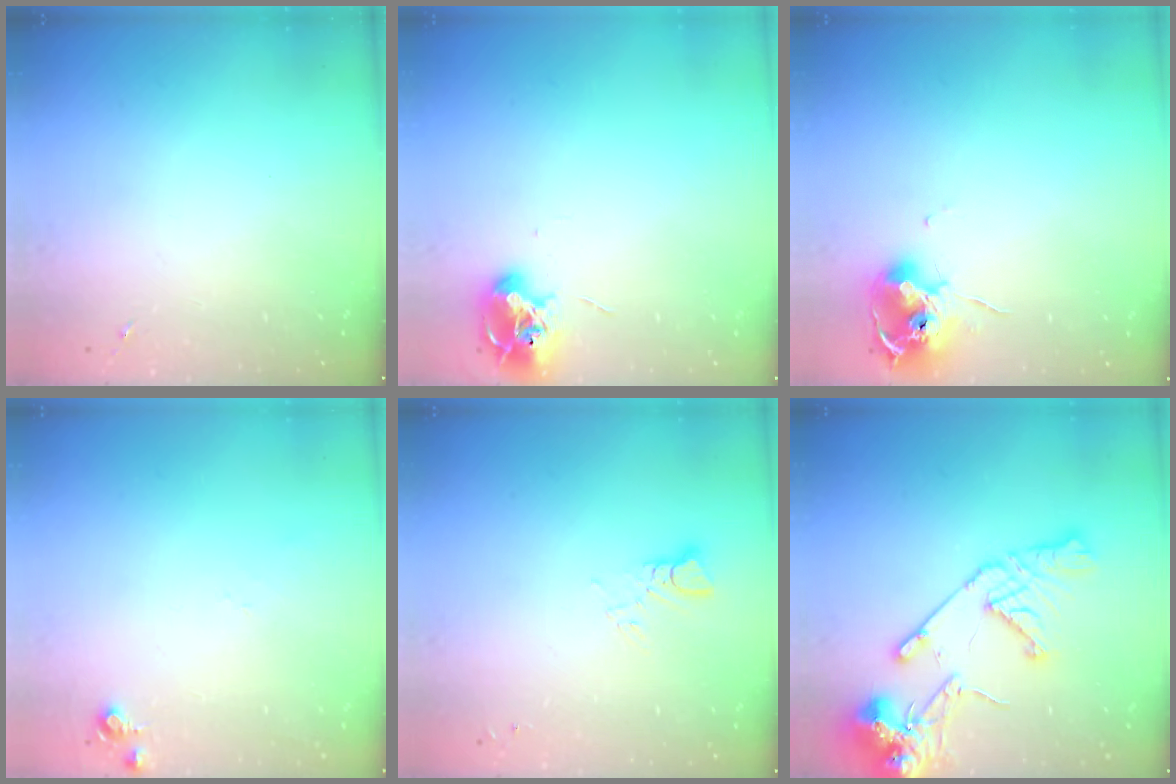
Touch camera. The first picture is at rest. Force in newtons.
{"total": 9.3, "press": 9.3, "slide": 1.0}
{"total": 11.7, "press": 11.7, "slide": 0.7}
{"total": 4.2, "press": 4.2, "slide": 0.6}
{"total": 2.9, "press": 2.9, "slide": 0.2}
{"total": 16.2, "press": 16.0, "slide": 2.5}